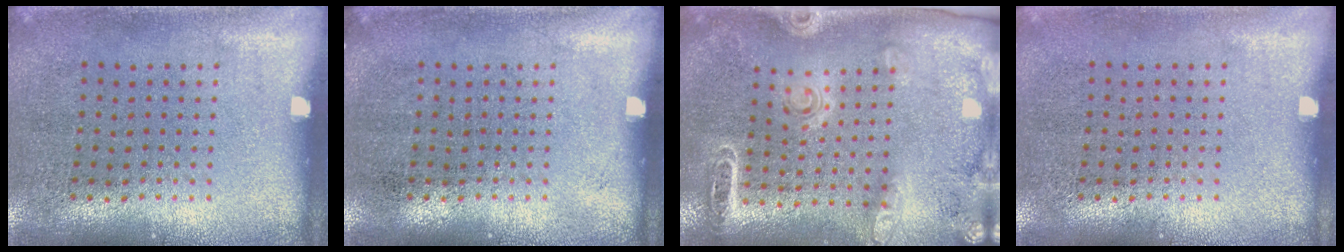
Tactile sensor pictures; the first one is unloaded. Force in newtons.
{"total": 0.0}
{"total": 1.7, "press": 1.7, "slide": 0.1}
{"total": 0.0}